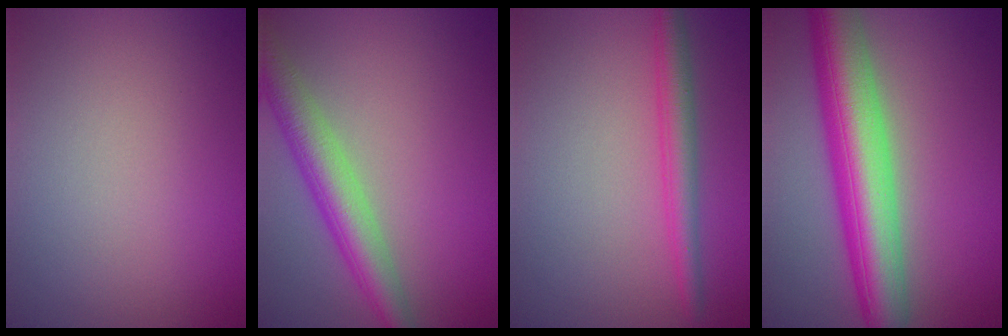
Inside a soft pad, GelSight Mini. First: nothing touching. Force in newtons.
{"total": 4.9, "press": 4.9, "slide": 0.2}
{"total": 2.7, "press": 2.7, "slide": 0.1}
{"total": 9.0, "press": 8.9, "slide": 0.3}